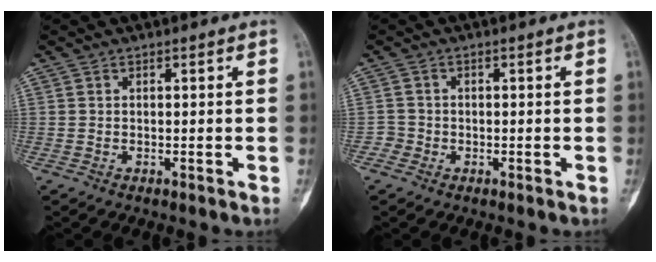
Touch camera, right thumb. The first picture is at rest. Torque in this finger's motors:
{"motor_torque": [0.31, -0.01, 0.00, -0.13, 0.03]}